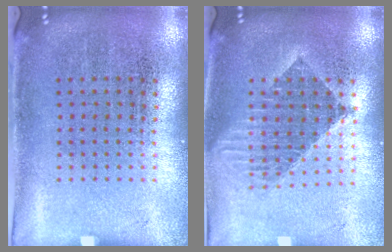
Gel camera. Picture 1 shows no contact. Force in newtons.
{"total": 1.6, "press": 1.3, "slide": 0.9}